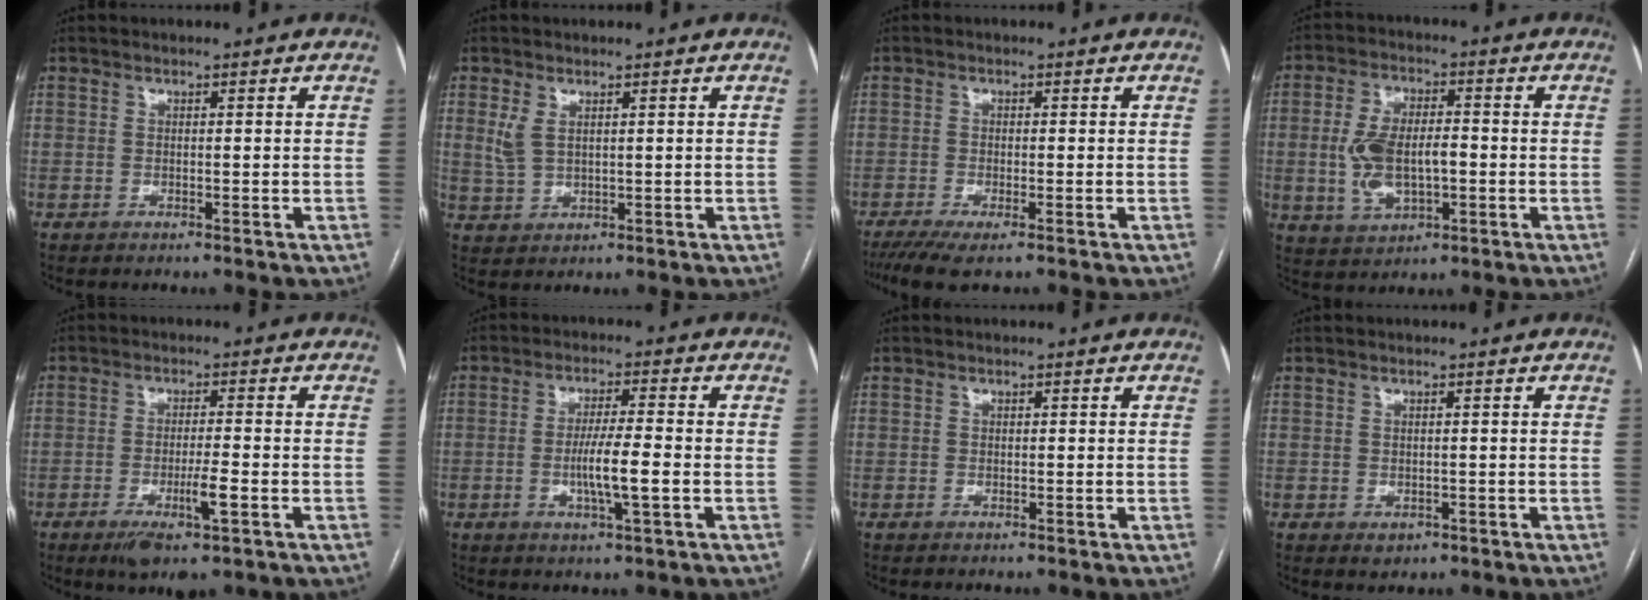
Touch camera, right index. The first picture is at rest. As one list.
[{"total": 2.9, "force": [1.2, 1.4, 2.2], "torque": [-0.053, 0.005, 0.033]}, {"total": 5.1, "force": [-3.6, 0.9, 3.5], "torque": [-0.060, -0.013, -0.060]}, {"total": 9.2, "force": [-1.1, 4.5, 8.0], "torque": [-0.165, 0.013, -0.011]}, {"total": 6.4, "force": [-2.8, 0.5, 5.8], "torque": [-0.105, -0.013, -0.044]}, {"total": 6.1, "force": [-1.4, 0.1, 5.9], "torque": [-0.110, -0.006, -0.024]}, {"total": 0.0}, {"total": 1.6, "force": [-0.5, 1.3, 0.7], "torque": [-0.009, 0.000, 0.001]}]